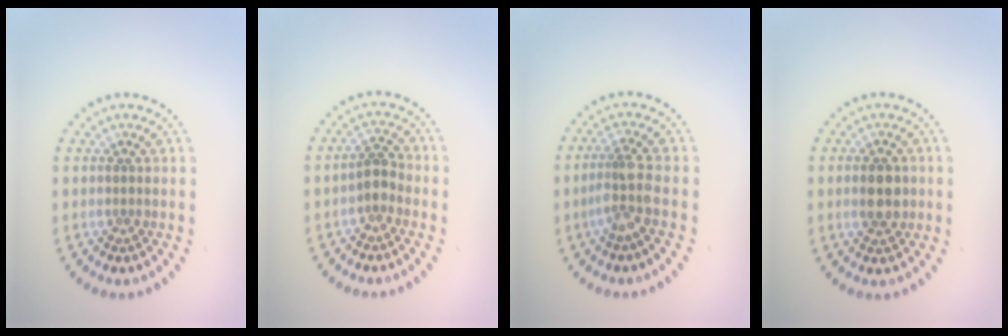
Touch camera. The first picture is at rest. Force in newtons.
{"total": 1.8, "press": 1.6, "slide": 0.9}
{"total": 2.5, "press": 1.9, "slide": 1.6}
{"total": 3.4, "press": 3.4, "slide": 0.1}